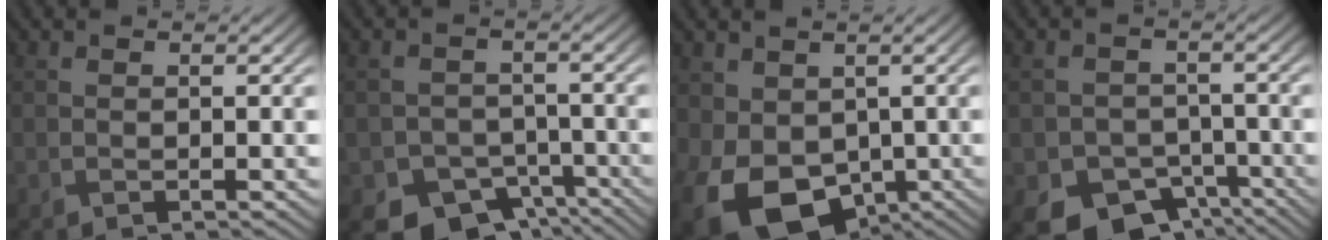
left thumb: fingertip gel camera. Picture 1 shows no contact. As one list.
[{"total": 8.4, "force": [-5.6, 5.4, 3.0], "torque": [-0.043, -0.019, -0.085]}, {"total": 12.2, "force": [-3.1, 8.7, 7.9], "torque": [-0.182, -0.041, -0.034]}, {"total": 9.3, "force": [-5.8, 6.2, 3.8], "torque": [-0.062, -0.025, -0.094]}]